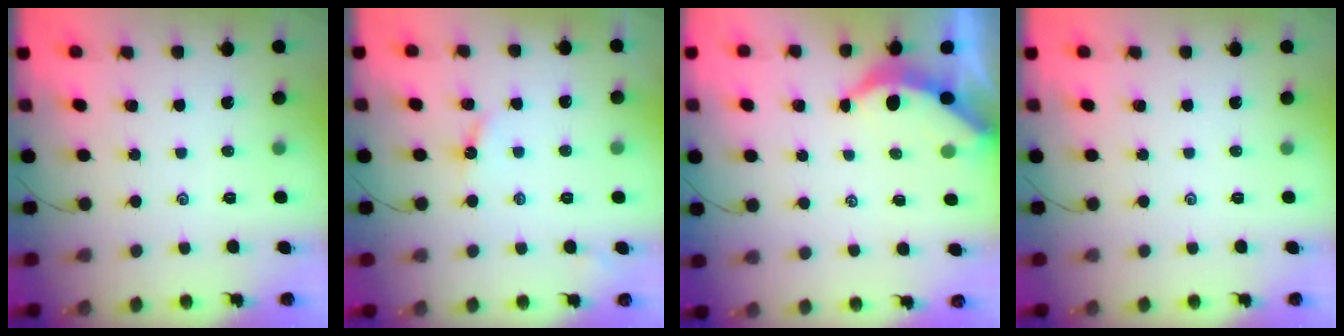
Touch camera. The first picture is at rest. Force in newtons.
{"total": 3.4, "press": 3.4, "slide": 0.4}
{"total": 3.6, "press": 3.6, "slide": 0.4}
{"total": 0.0}